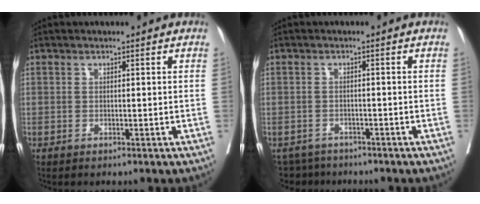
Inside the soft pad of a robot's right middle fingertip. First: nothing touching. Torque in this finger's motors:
{"motor_torque": [-0.07, -0.17, 0.03, 0.02]}